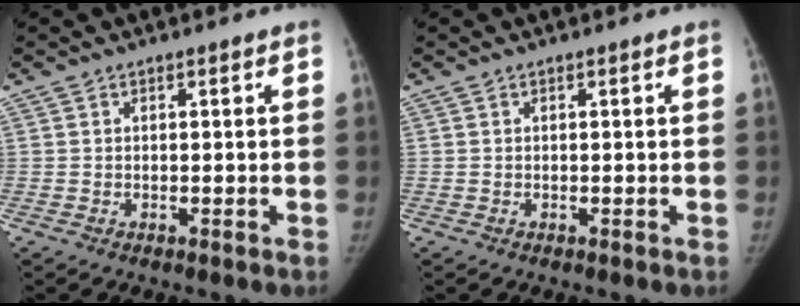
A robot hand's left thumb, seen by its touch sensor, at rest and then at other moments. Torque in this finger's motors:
{"motor_torque": [0.03, 0.03, 0.24, -0.23, 0.01]}